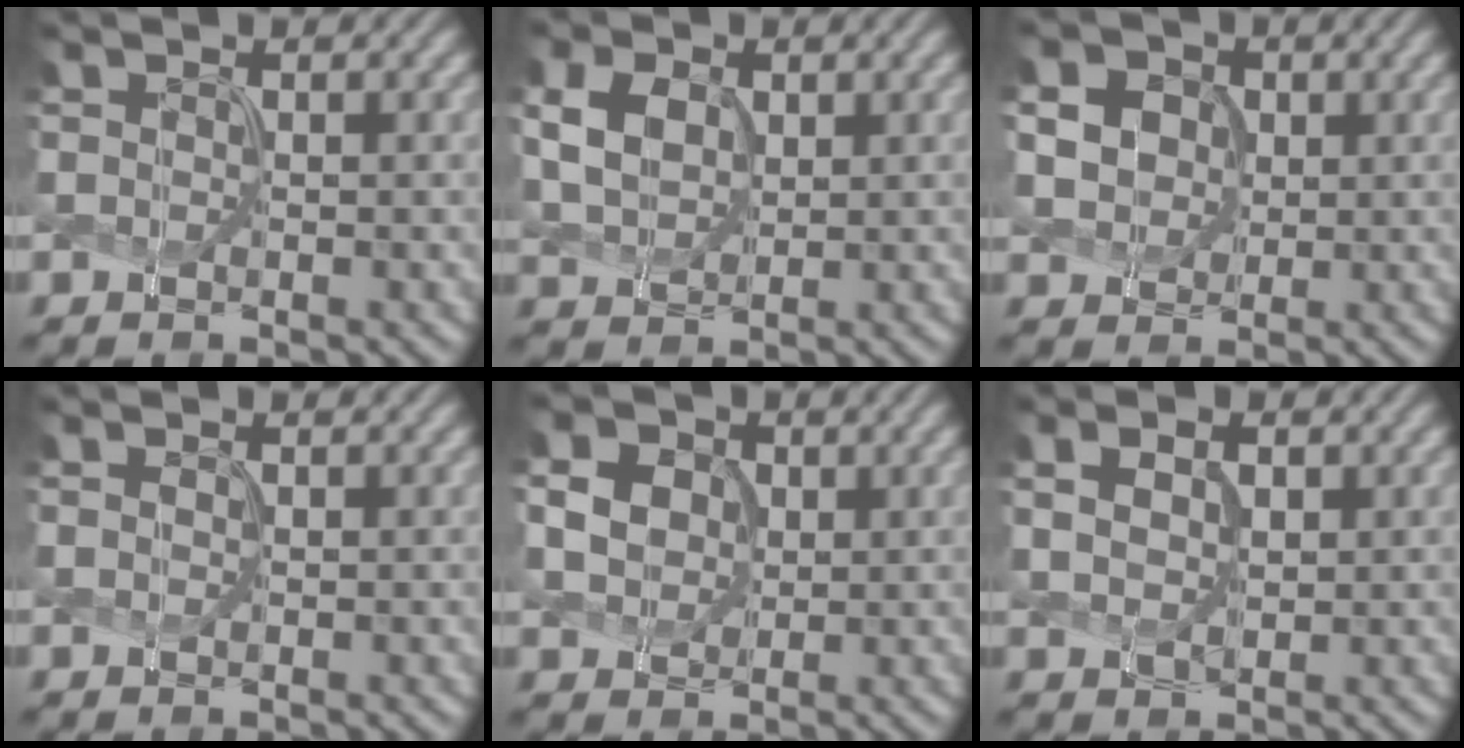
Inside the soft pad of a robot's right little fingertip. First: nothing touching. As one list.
[{"total": 3.3, "force": [0.5, 2.5, 2.1], "torque": [-0.061, 0.006, 0.014]}, {"total": 7.0, "force": [2.6, 5.7, 3.2], "torque": [-0.096, 0.027, 0.038]}, {"total": 0.0}, {"total": 5.7, "force": [1.9, 4.6, 2.7], "torque": [-0.087, 0.024, 0.028]}, {"total": 2.4, "force": [0.4, 1.6, 1.7], "torque": [-0.045, 0.004, 0.015]}]